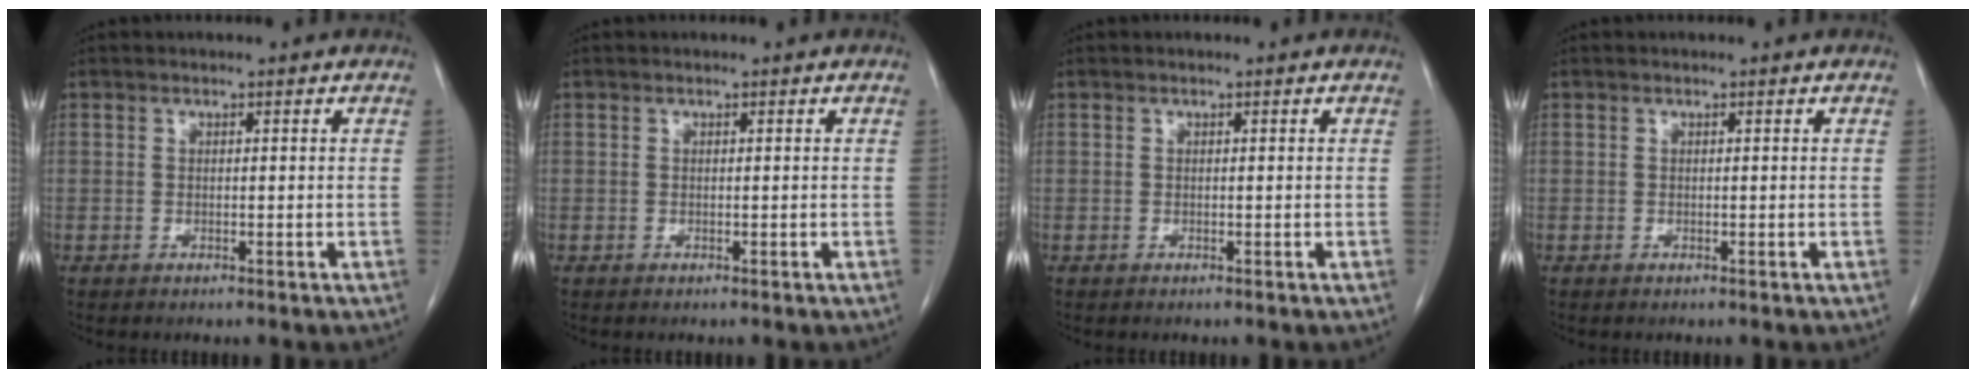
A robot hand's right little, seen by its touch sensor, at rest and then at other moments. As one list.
[{"total": 0.0}, {"total": 0.0}, {"total": 0.0}]